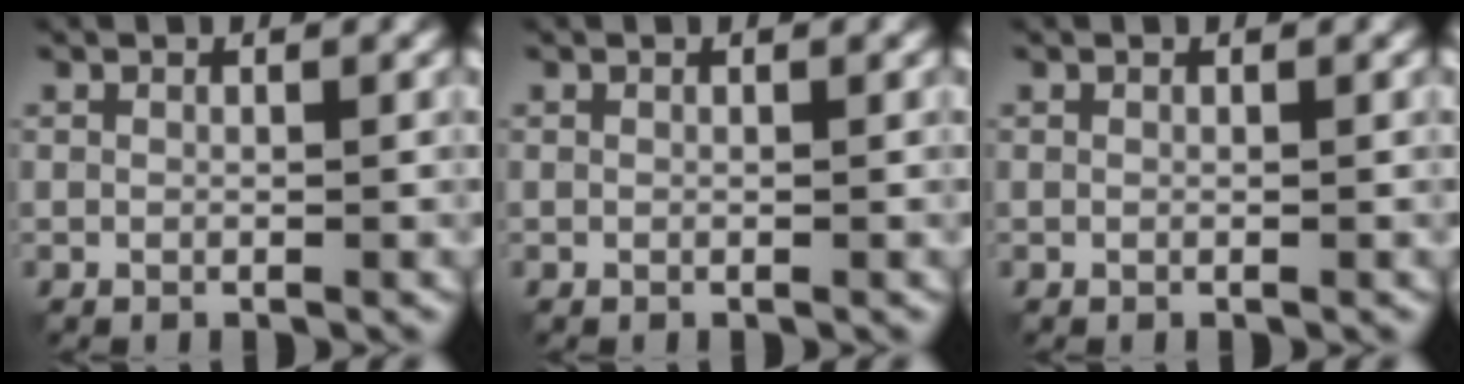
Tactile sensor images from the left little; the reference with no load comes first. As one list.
[{"total": 0.0}, {"total": 0.0}]